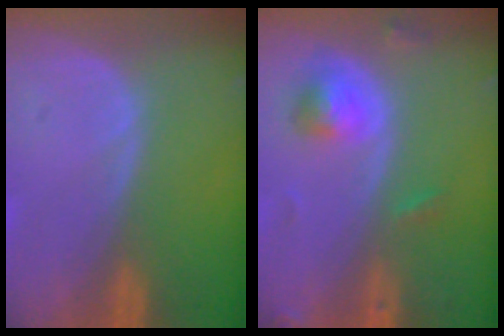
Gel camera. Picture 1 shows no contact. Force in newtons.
{"total": 4.8, "press": 4.6, "slide": 1.1}